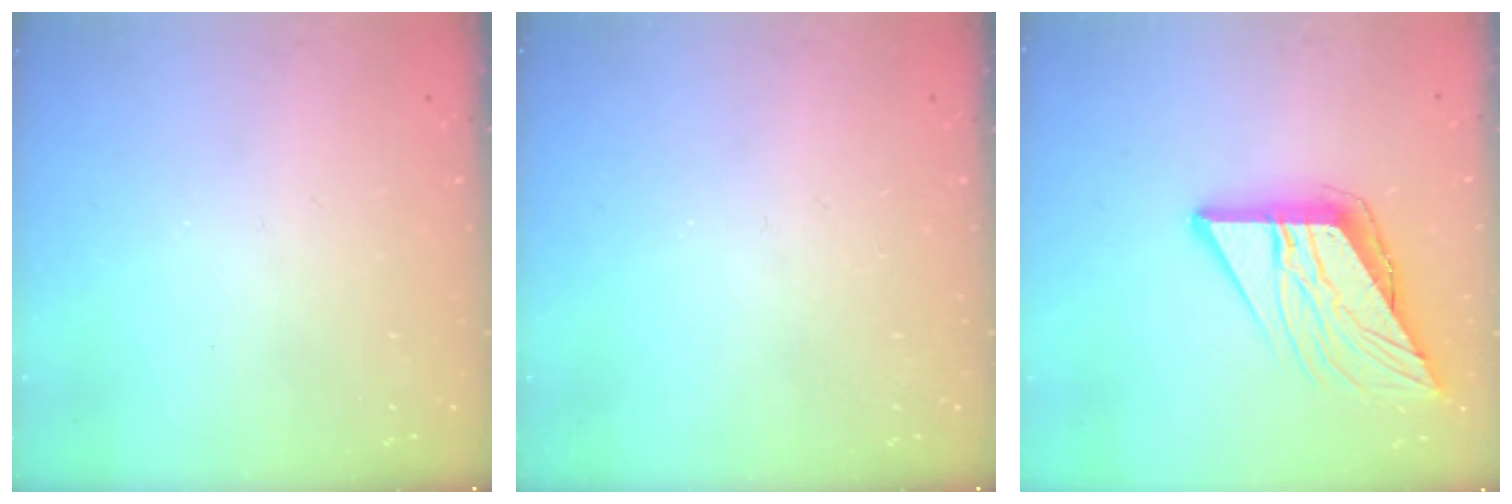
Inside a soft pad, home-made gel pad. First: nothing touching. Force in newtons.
{"total": 0.0}
{"total": 13.7, "press": 13.6, "slide": 1.6}